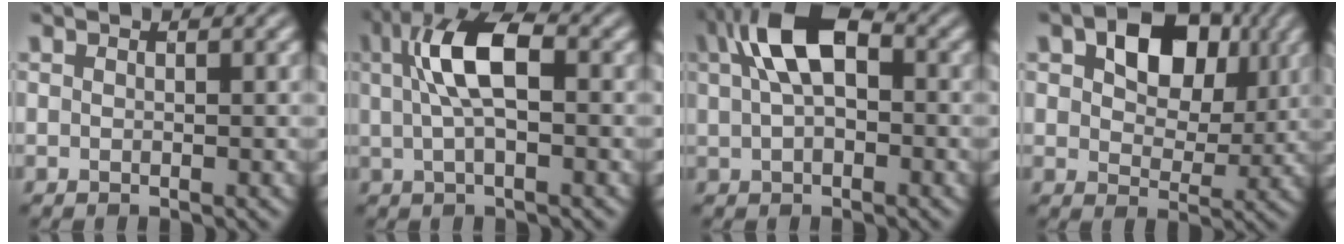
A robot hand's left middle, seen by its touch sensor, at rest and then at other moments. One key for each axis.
{"total": 6.2, "fx": 1.0, "fy": 2.4, "fz": 5.6, "tx": -0.117, "ty": 0.015, "tz": 0.016}
{"total": 7.2, "fx": 1.8, "fy": 3.7, "fz": 5.9, "tx": -0.114, "ty": 0.019, "tz": 0.027}
{"total": 7.2, "fx": 2.4, "fy": 4.8, "fz": 4.8, "tx": -0.093, "ty": -0.002, "tz": 0.031}